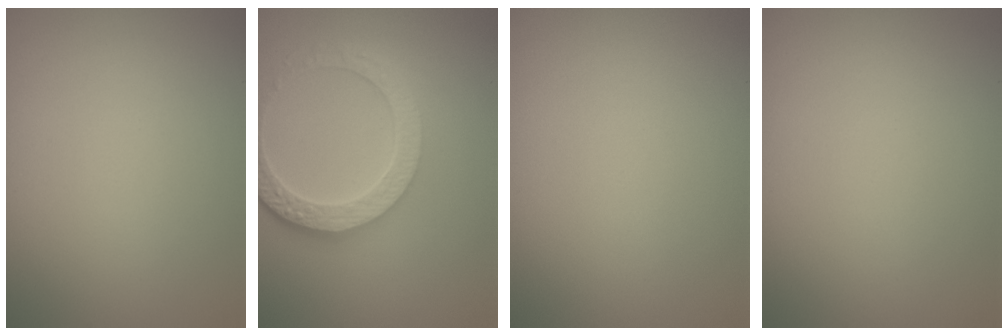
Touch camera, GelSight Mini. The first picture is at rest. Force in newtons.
{"total": 6.0, "press": 4.4, "slide": 4.0}
{"total": 0.0}
{"total": 0.0}